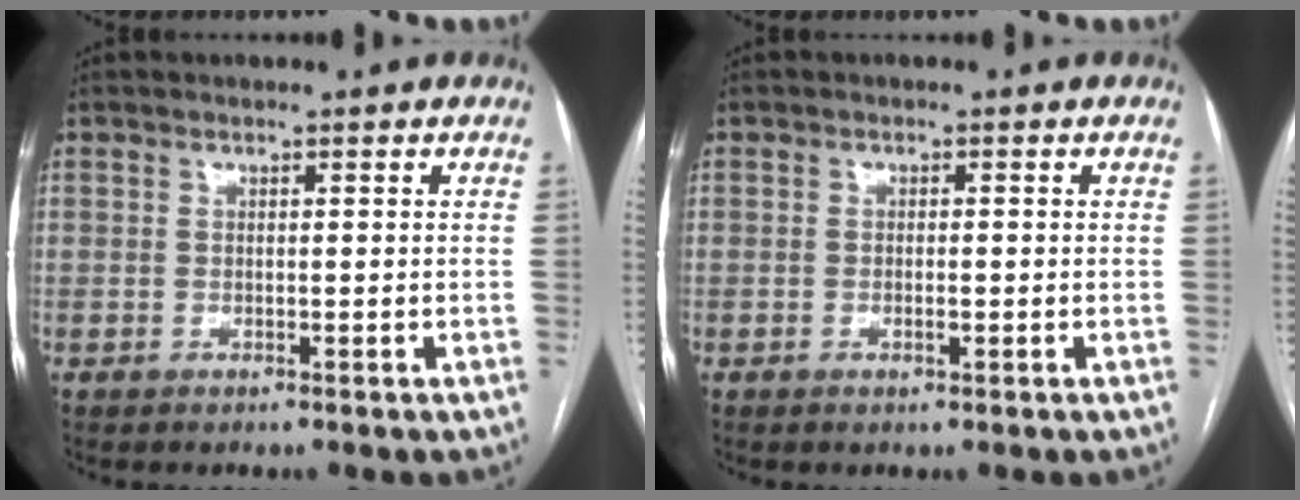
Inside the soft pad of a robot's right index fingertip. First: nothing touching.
{"total": 1.4, "force": [-0.4, 0.5, 1.2], "torque": [-0.022, -0.001, -0.005]}